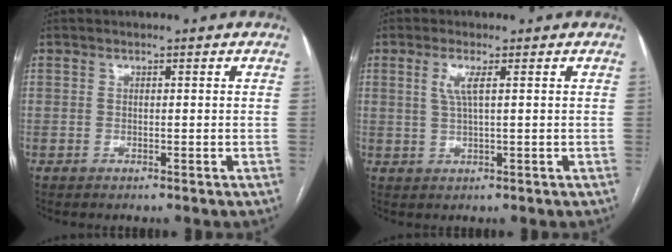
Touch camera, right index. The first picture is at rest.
{"total": 2.8, "force": [0.9, 0.1, 2.7], "torque": [-0.064, 0.000, 0.020]}